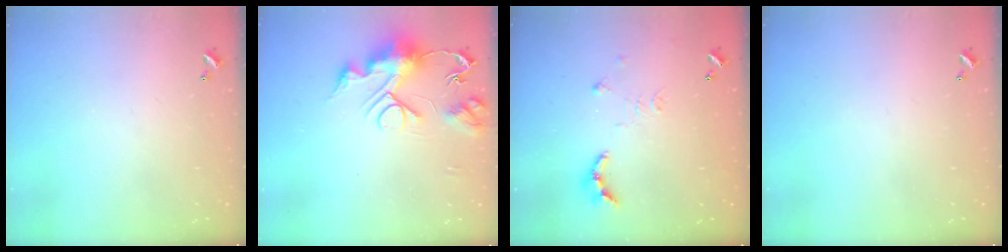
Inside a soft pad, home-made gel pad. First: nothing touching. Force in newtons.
{"total": 10.7, "press": 10.7, "slide": 1.1}
{"total": 9.3, "press": 9.2, "slide": 0.9}
{"total": 0.0}